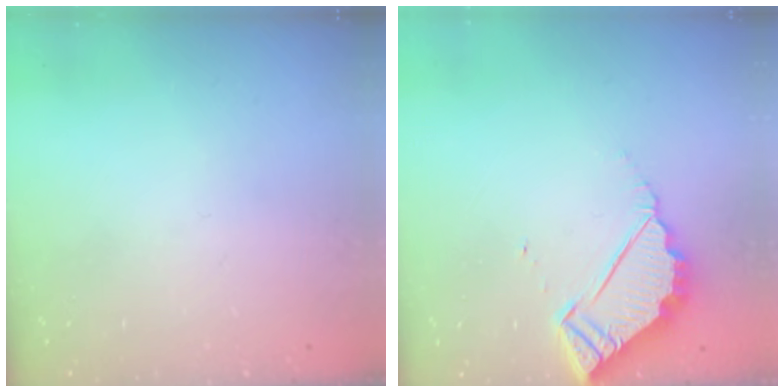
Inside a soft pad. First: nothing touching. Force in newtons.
{"total": 6.1, "press": 6.1, "slide": 0.3}